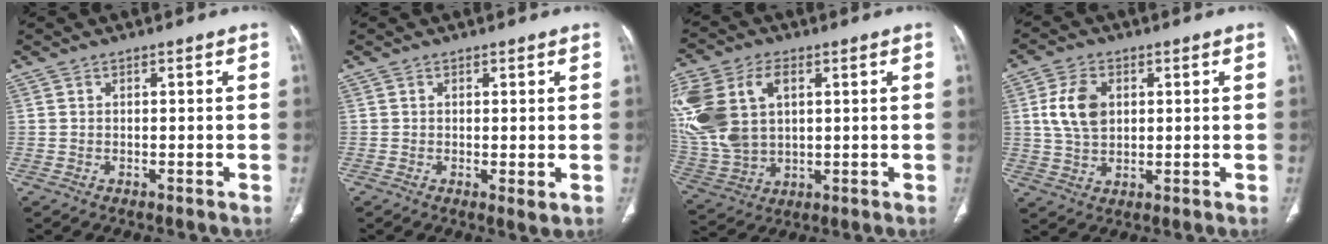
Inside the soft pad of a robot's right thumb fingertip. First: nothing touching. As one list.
[{"total": 1.6, "force": [-0.1, 0.4, 1.6], "torque": [-0.030, -0.010, -0.002]}, {"total": 20.6, "force": [5.1, 13.5, 14.8], "torque": [-0.353, 0.006, 0.106]}, {"total": 8.1, "force": [1.8, 5.4, 5.7], "torque": [-0.102, -0.002, 0.036]}]